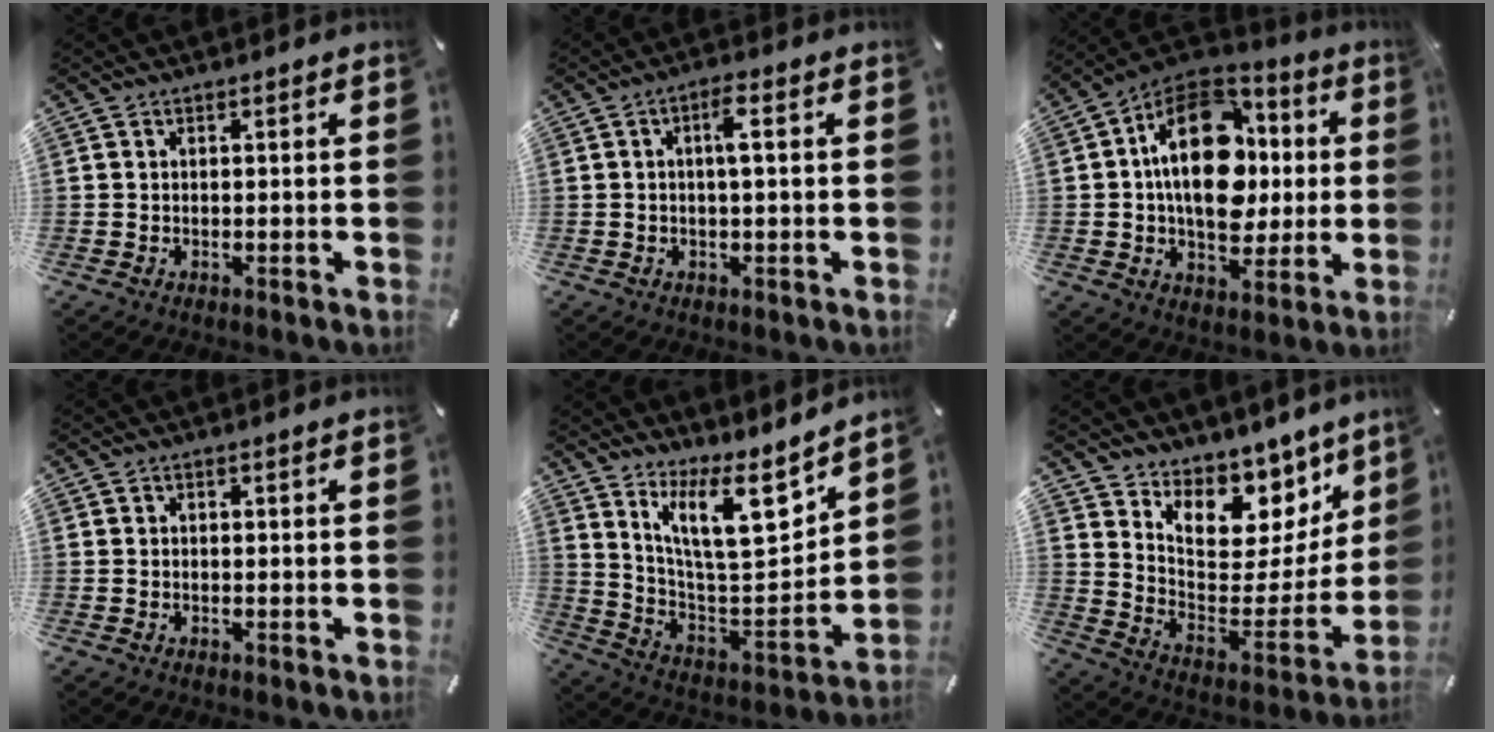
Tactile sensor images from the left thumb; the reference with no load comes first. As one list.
[{"total": 4.1, "force": [0.4, 0.9, 4.0], "torque": [-0.071, 0.005, 0.002]}, {"total": 22.9, "force": [1.8, 15.4, 16.8], "torque": [-0.268, 0.005, 0.034]}, {"total": 0.0}, {"total": 17.8, "force": [10.7, 7.3, 12.2], "torque": [-0.189, -0.068, 0.182]}, {"total": 11.7, "force": [9.4, 6.7, 1.9], "torque": [-0.014, -0.111, 0.165]}]